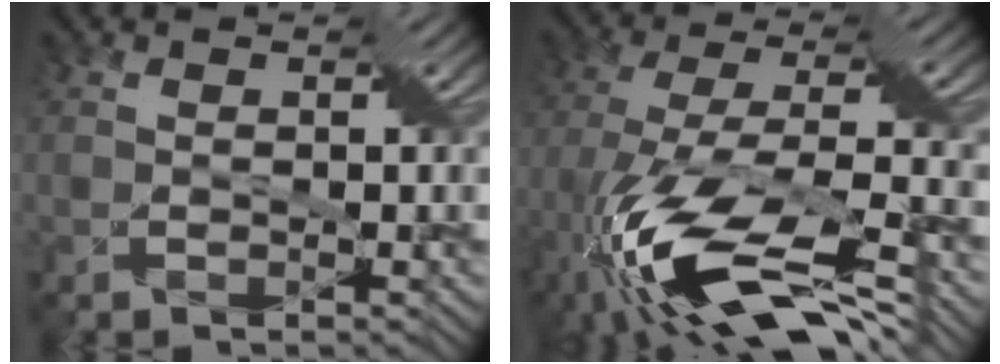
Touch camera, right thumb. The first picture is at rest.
{"total": 16.7, "force": [-8.6, 5.1, 13.4], "torque": [-0.300, -0.011, -0.162]}